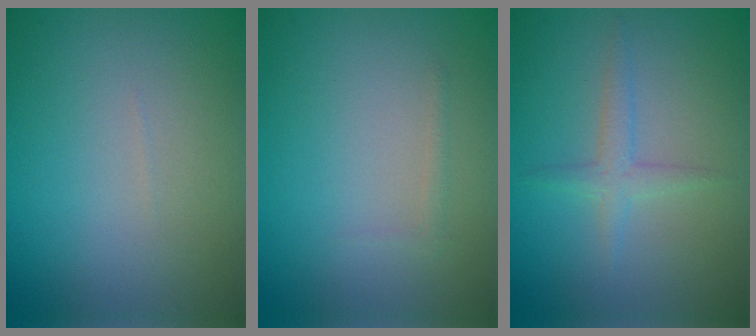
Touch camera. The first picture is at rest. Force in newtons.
{"total": 0.5, "press": 0.5, "slide": 0.0}
{"total": 1.6, "press": 1.6, "slide": 0.1}